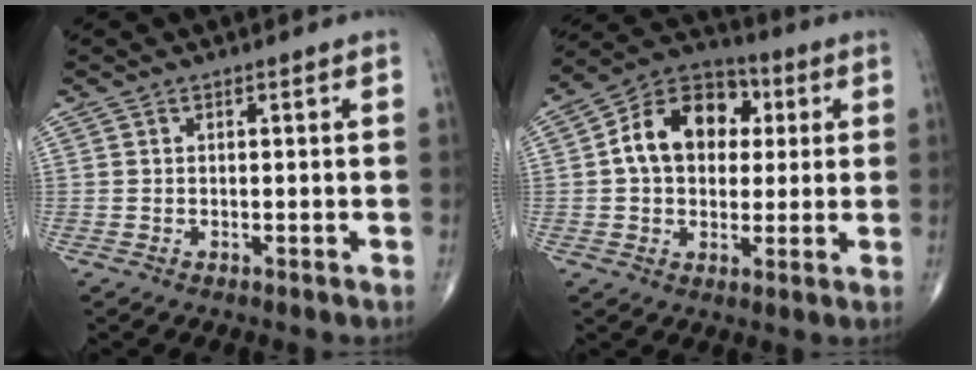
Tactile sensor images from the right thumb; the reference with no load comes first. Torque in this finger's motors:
{"motor_torque": [0.75, 2.87, 1.21, 0.22, 0.11]}